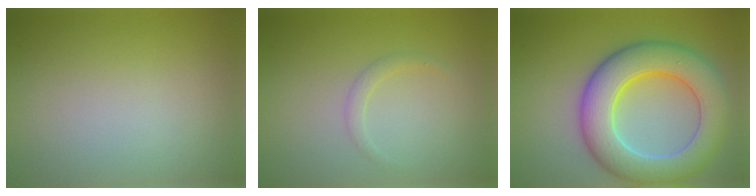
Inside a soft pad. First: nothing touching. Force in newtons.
{"total": 0.9, "press": 0.9, "slide": 0.1}
{"total": 9.1, "press": 9.1, "slide": 0.5}